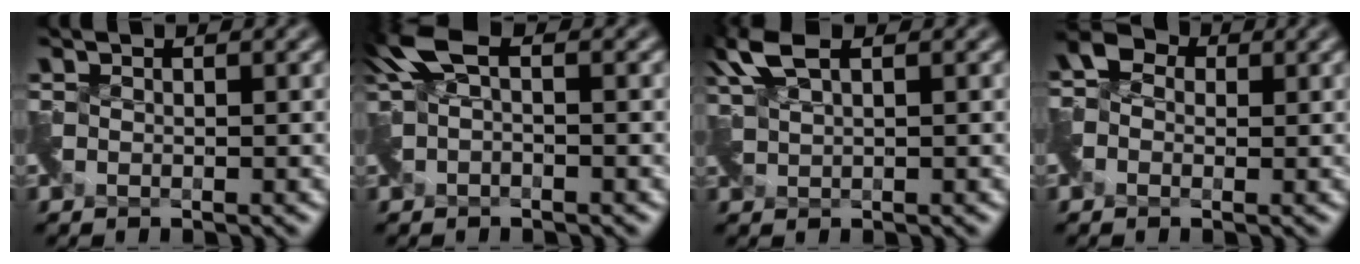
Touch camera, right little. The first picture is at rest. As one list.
[{"total": 3.1, "force": [0.3, 1.5, 2.7], "torque": [-0.064, 0.002, -0.004]}, {"total": 3.5, "force": [2.5, 0.9, 2.3], "torque": [-0.061, 0.013, 0.051]}, {"total": 2.2, "force": [-0.6, 2.0, 0.7], "torque": [-0.021, 0.000, -0.016]}]